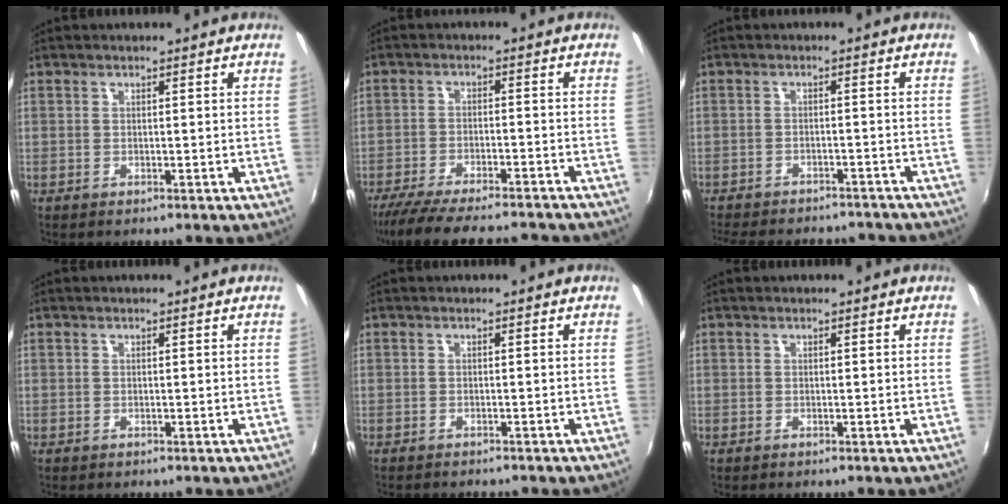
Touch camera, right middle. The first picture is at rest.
{"total": 16.6, "force": [-14.5, 3.0, 7.7], "torque": [-0.152, -0.027, -0.219]}
{"total": 15.7, "force": [-13.5, 5.0, 6.1], "torque": [-0.135, -0.016, -0.182]}
{"total": 0.0}
{"total": 2.0, "force": [-1.9, 0.4, 0.5], "torque": [-0.019, -0.013, -0.030]}
{"total": 0.0}